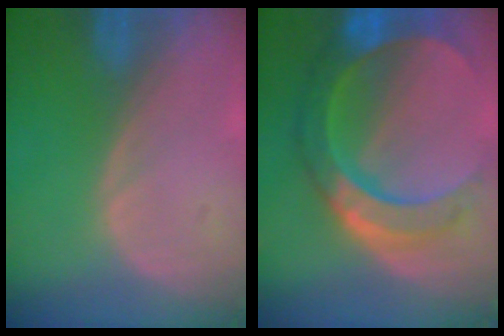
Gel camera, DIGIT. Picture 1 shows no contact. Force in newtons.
{"total": 10.8, "press": 10.7, "slide": 1.0}